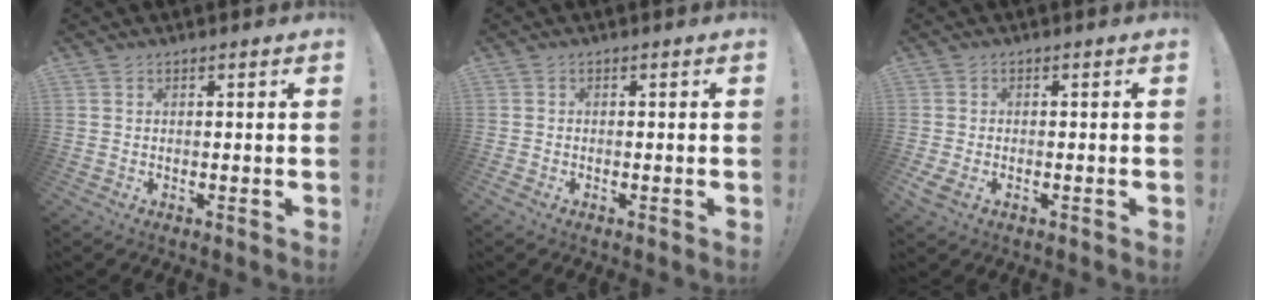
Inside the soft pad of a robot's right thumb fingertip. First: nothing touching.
{"total": 0.7, "force": [-0.5, 0.3, 0.4], "torque": [-0.004, 0.002, -0.009]}
{"total": 2.5, "force": [-0.5, 1.5, 2.0], "torque": [-0.044, -0.003, -0.010]}